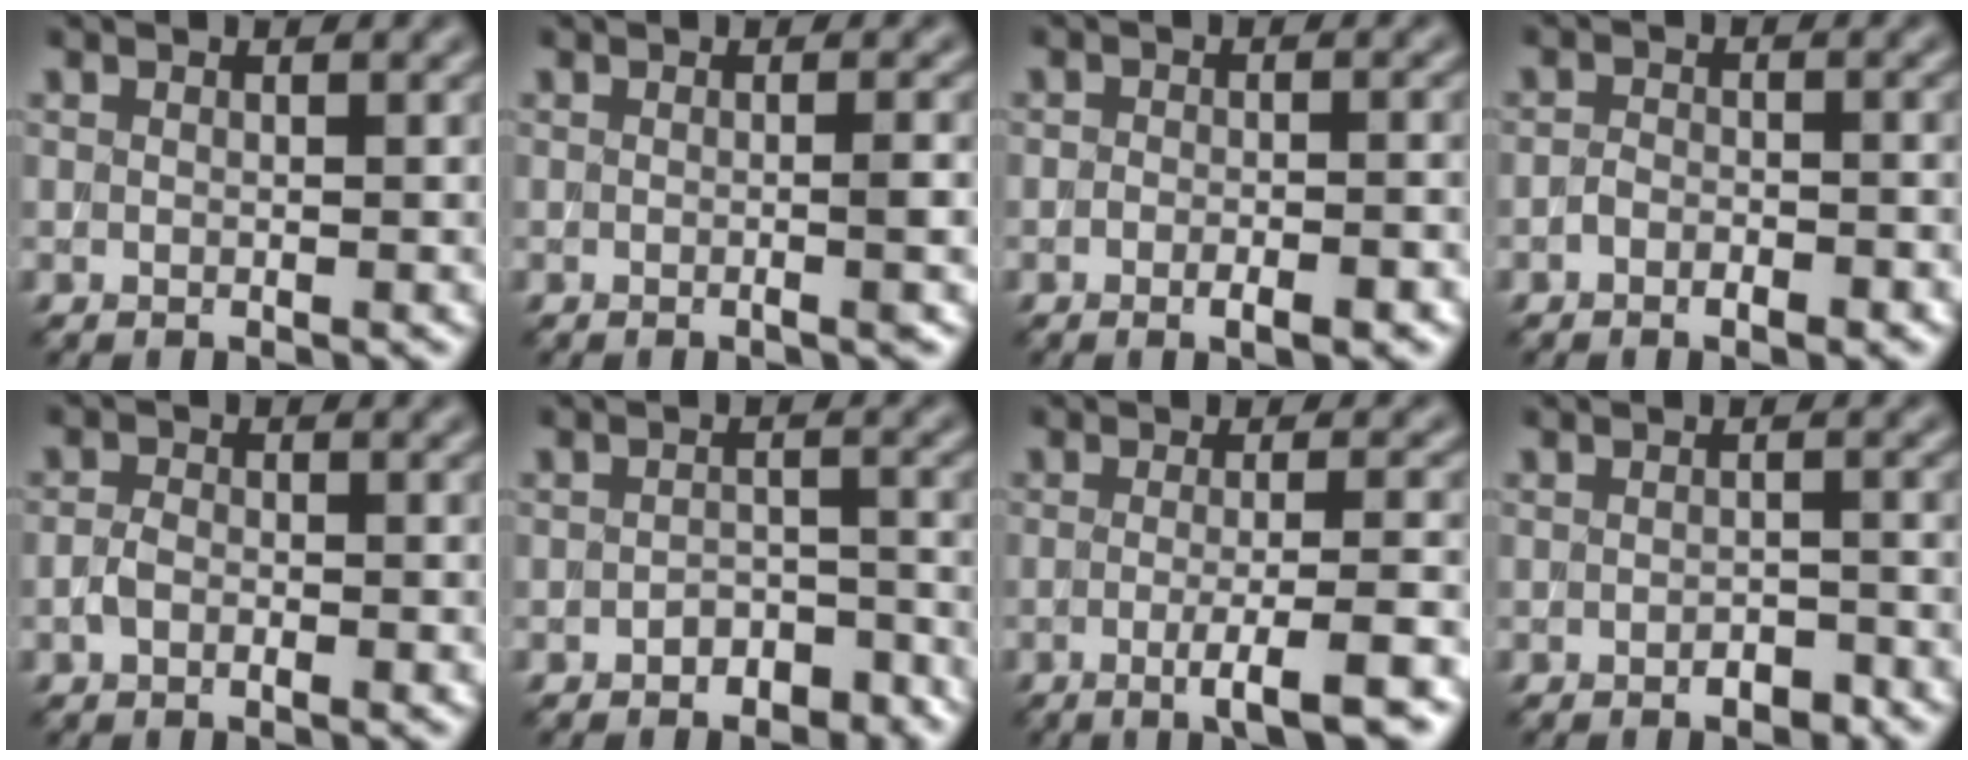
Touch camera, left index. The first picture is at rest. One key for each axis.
{"total": 2.5, "fx": -0.2, "fy": 0.8, "fz": 2.4, "tx": -0.018, "ty": 0.000, "tz": -0.008}
{"total": 3.2, "fx": -1.7, "fy": 1.0, "fz": 2.5, "tx": -0.037, "ty": 0.007, "tz": -0.024}
{"total": 2.4, "fx": -1.4, "fy": 1.2, "fz": 1.5, "tx": -0.023, "ty": 0.010, "tz": -0.025}
{"total": 1.9, "fx": -0.8, "fy": 1.0, "fz": 1.4, "tx": -0.026, "ty": 0.004, "tz": -0.019}
{"total": 2.5, "fx": -1.7, "fy": 1.3, "fz": 1.2, "tx": -0.023, "ty": 0.007, "tz": -0.025}
{"total": 5.0, "fx": -1.9, "fy": 0.8, "fz": 4.6, "tx": -0.069, "ty": -0.004, "tz": -0.037}
{"total": 1.4, "fx": -1.0, "fy": 0.5, "fz": 0.8, "tx": -0.014, "ty": 0.003, "tz": -0.015}